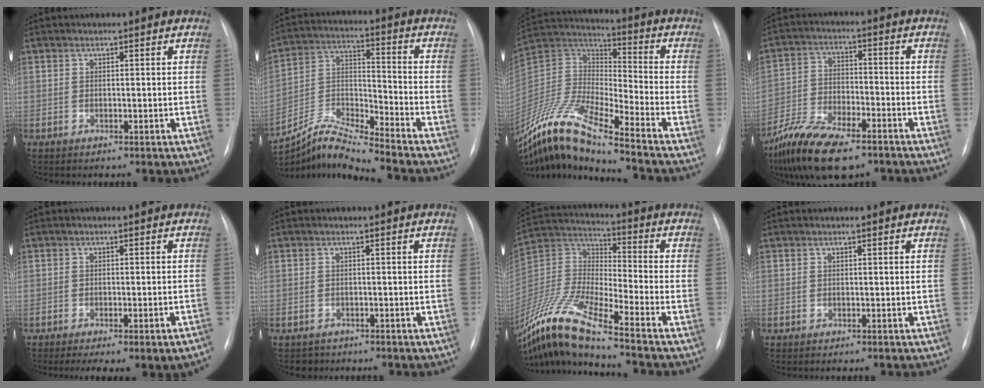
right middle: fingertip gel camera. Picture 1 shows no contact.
{"total": 11.0, "force": [-10.4, -1.3, 3.1], "torque": [-0.068, 0.018, -0.199]}
{"total": 16.9, "force": [-13.2, 0.5, 10.5], "torque": [-0.224, -0.005, -0.252]}
{"total": 13.6, "force": [-9.6, 4.6, 8.4], "torque": [-0.160, -0.015, -0.174]}
{"total": 7.0, "force": [-4.8, 0.4, 5.1], "torque": [-0.063, -0.011, -0.066]}
{"total": 1.5, "force": [-1.2, 0.8, -0.4], "torque": [-0.002, -0.001, -0.017]}
{"total": 17.0, "force": [-13.3, -0.4, 10.5], "torque": [-0.235, -0.016, -0.259]}
{"total": 0.0}